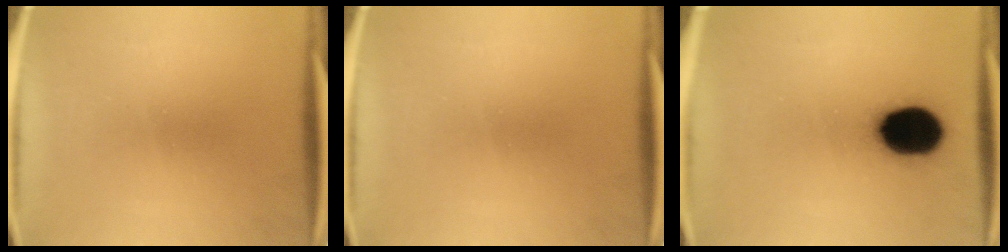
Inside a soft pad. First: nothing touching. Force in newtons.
{"total": 0.0}
{"total": 15.6}